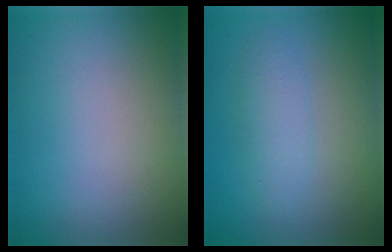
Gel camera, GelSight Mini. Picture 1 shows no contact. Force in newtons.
{"total": 2.3, "press": 2.3, "slide": 0.1}